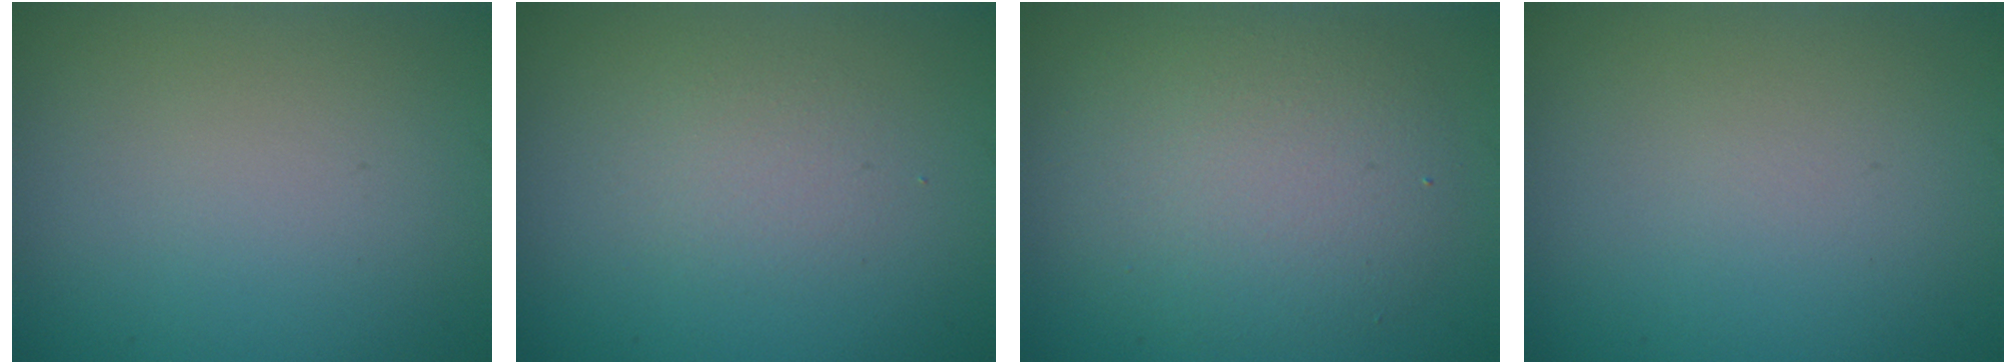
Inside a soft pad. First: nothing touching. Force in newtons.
{"total": 1.5, "press": 1.5, "slide": 0.0}
{"total": 5.3, "press": 5.3, "slide": 0.5}
{"total": 0.0}